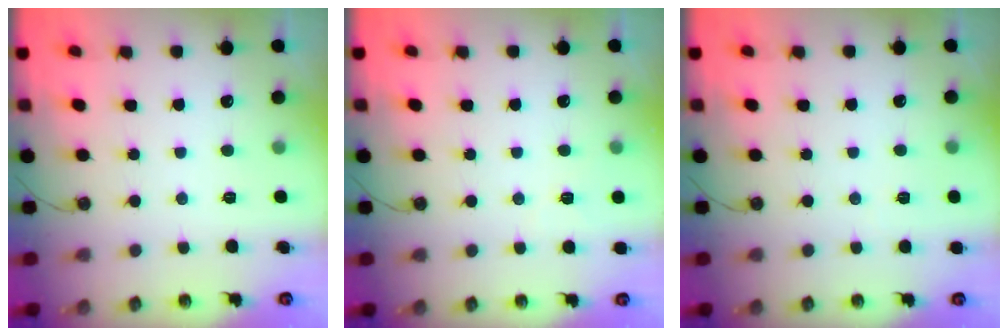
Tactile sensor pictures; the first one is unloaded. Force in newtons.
{"total": 2.6, "press": 1.9, "slide": 1.8}
{"total": 10.2, "press": 2.1, "slide": 10.0}